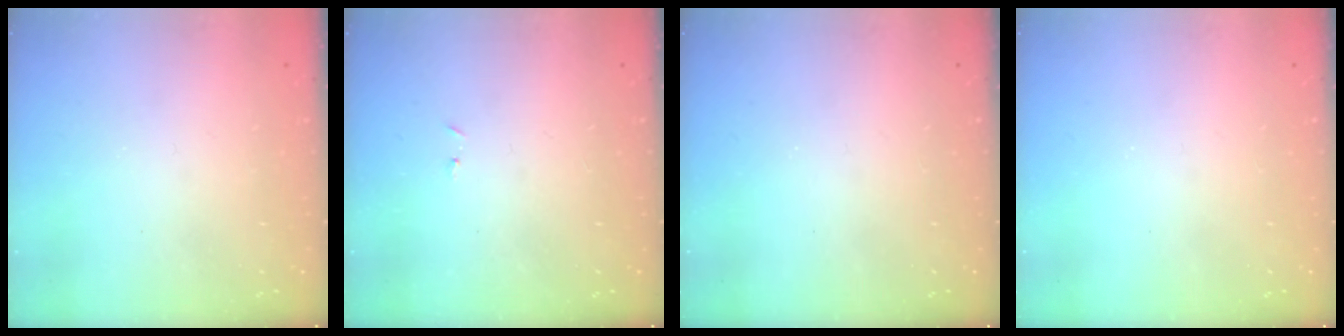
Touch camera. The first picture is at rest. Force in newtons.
{"total": 2.9, "press": 2.9, "slide": 0.4}
{"total": 0.0}
{"total": 0.0}